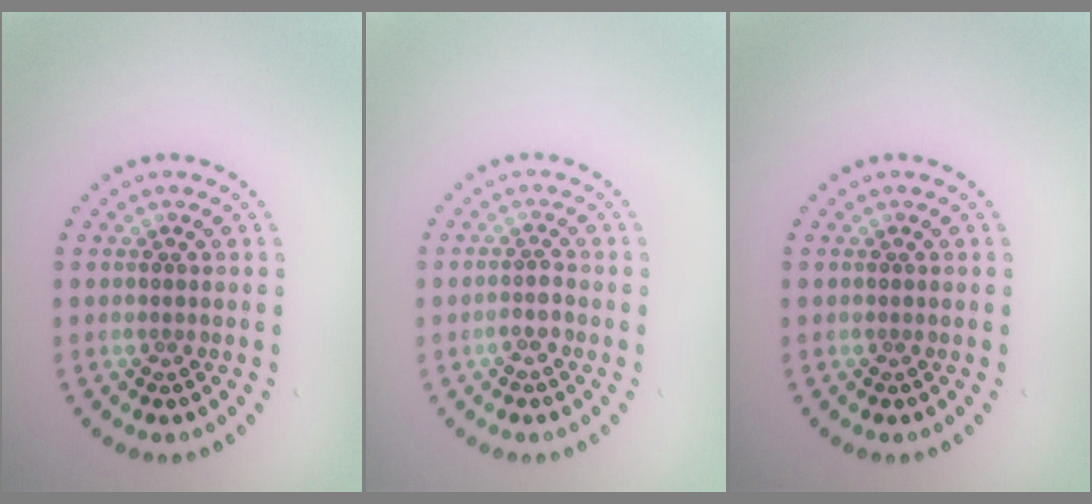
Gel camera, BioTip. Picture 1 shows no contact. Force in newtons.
{"total": 1.6, "press": 1.3, "slide": 0.9}
{"total": 0.0}